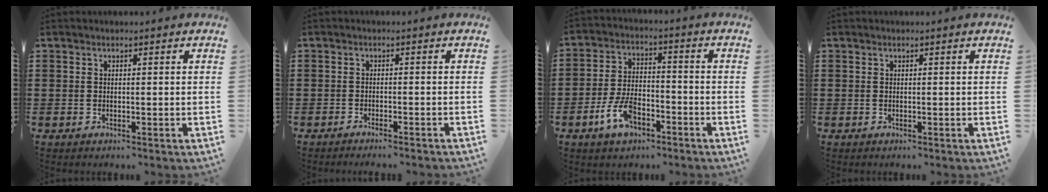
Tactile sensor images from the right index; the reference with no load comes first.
{"total": 1.4, "force": [-1.3, -0.2, 0.2], "torque": [-0.005, 0.002, -0.026]}
{"total": 7.1, "force": [-3.8, 3.4, 4.9], "torque": [-0.111, 0.005, -0.075]}
{"total": 0.0}